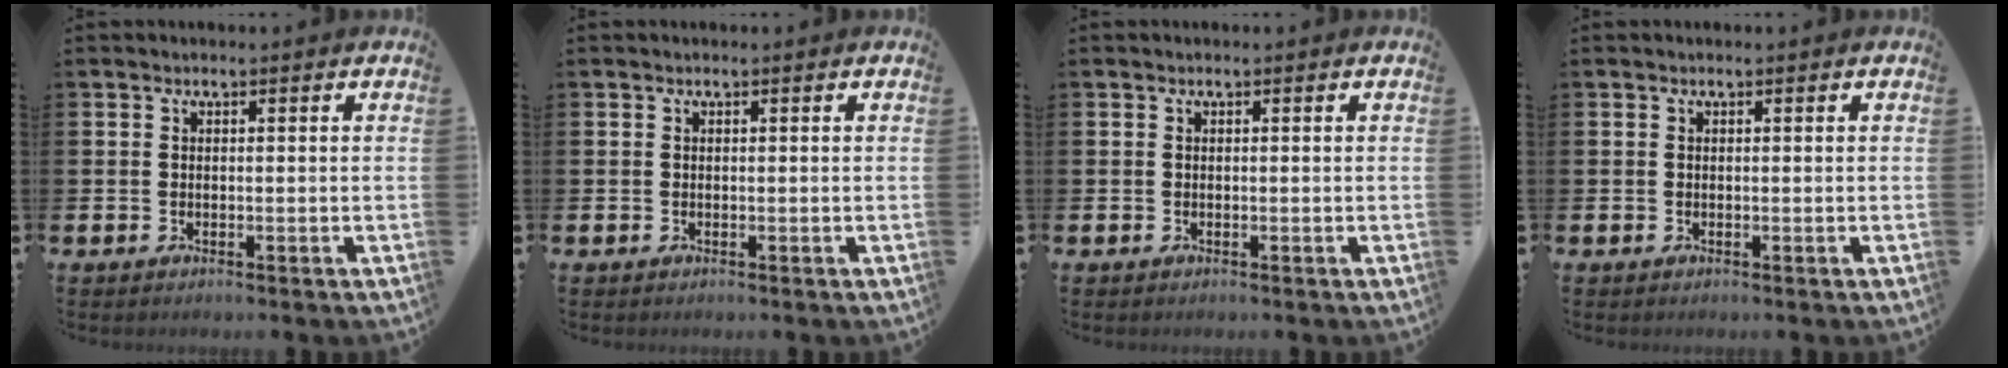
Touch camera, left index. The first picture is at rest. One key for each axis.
{"total": 0.0}
{"total": 0.0}
{"total": 0.0}